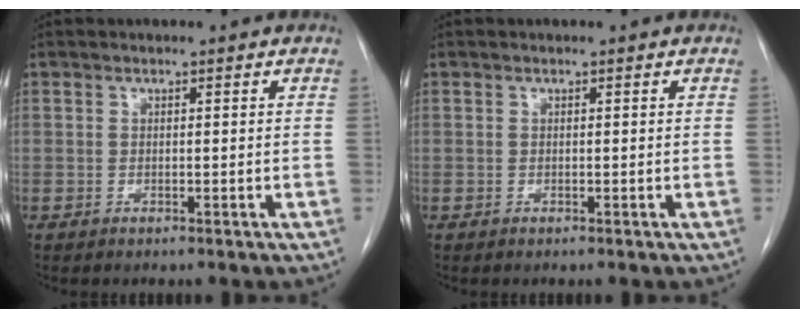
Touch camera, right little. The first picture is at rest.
{"total": 0.0}